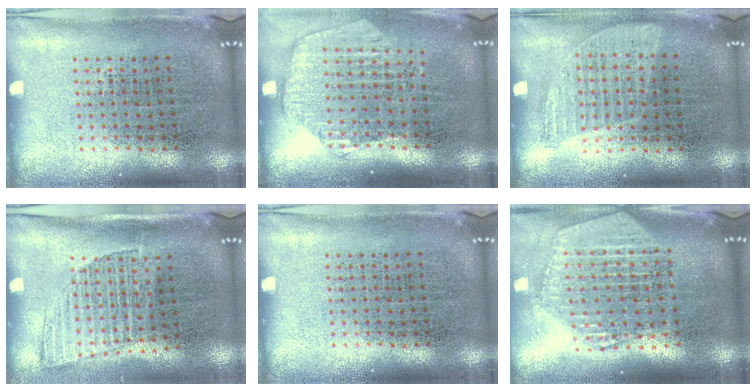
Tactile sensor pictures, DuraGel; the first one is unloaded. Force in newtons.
{"total": 1.8, "press": 1.6, "slide": 0.9}
{"total": 0.9, "press": 0.8, "slide": 0.4}
{"total": 1.3, "press": 1.0, "slide": 0.8}
{"total": 0.0}
{"total": 2.3, "press": 2.0, "slide": 1.1}